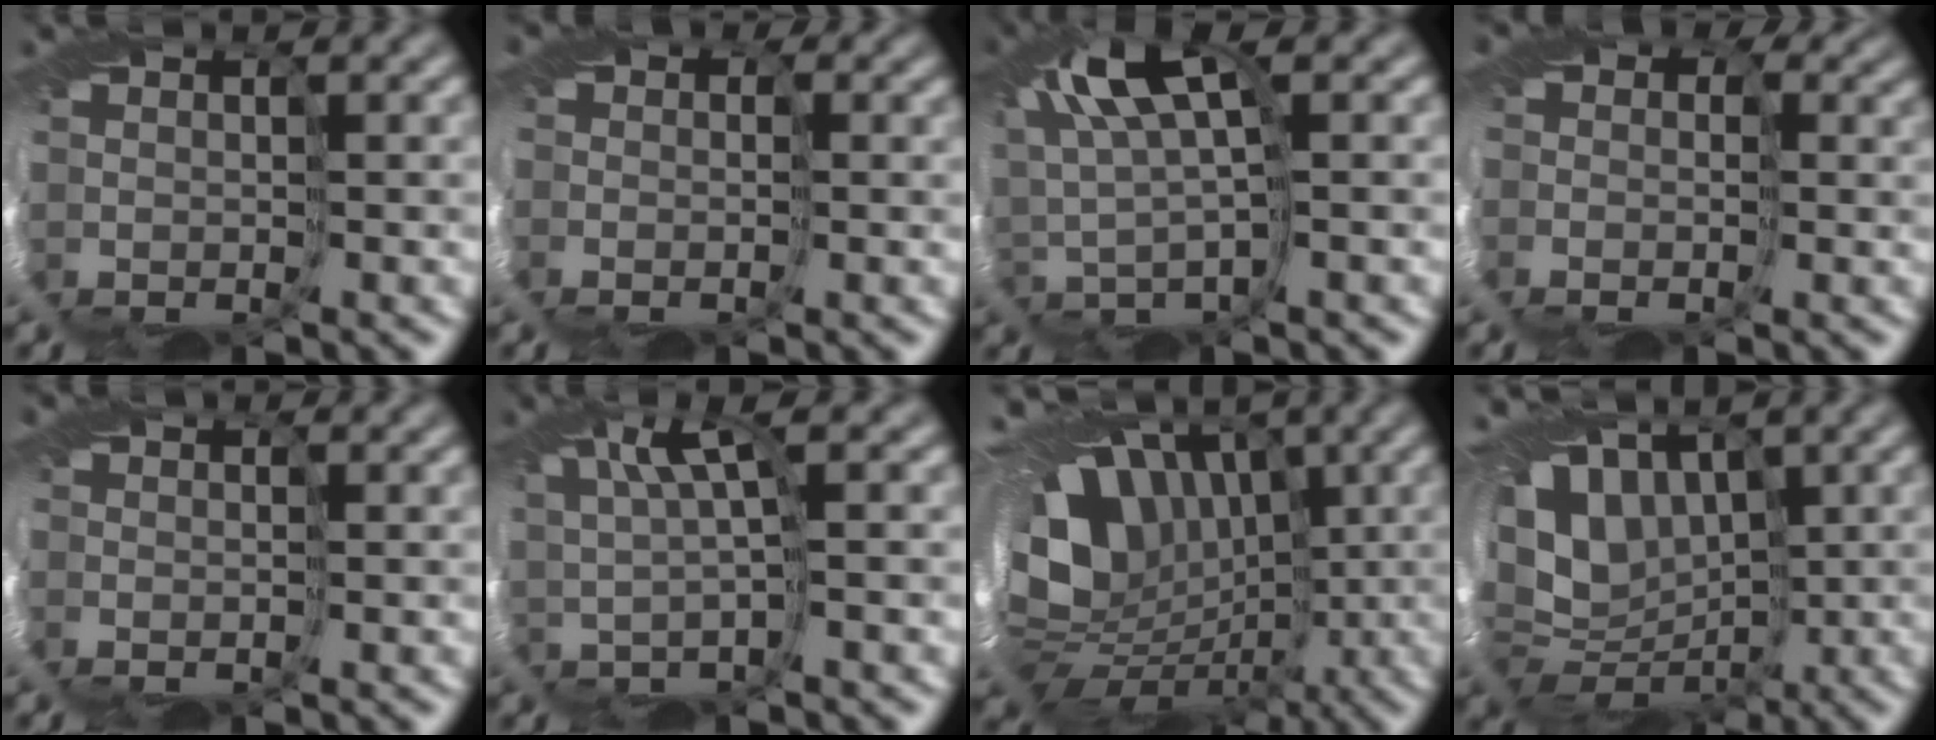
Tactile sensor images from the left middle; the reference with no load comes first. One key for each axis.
{"total": 7.4, "fx": 0.5, "fy": 6.0, "fz": 4.3, "tx": -0.064, "ty": 0.005, "tz": -0.019}
{"total": 6.3, "fx": 1.9, "fy": 2.3, "fz": 5.5, "tx": -0.134, "ty": 0.013, "tz": 0.031}
{"total": 9.7, "fx": 1.2, "fy": 7.6, "fz": 5.9, "tx": -0.092, "ty": 0.009, "tz": -0.018}
{"total": 3.5, "fx": 0.3, "fy": 2.9, "fz": 2.0, "tx": -0.040, "ty": 0.005, "tz": 0.008}
{"total": 3.0, "fx": 0.8, "fy": 0.3, "fz": 2.9, "tx": -0.062, "ty": 0.005, "tz": 0.012}
{"total": 17.7, "fx": 0.9, "fy": 14.1, "fz": 10.6, "tx": -0.172, "ty": 0.011, "tz": -0.013}
{"total": 12.1, "fx": 2.6, "fy": 9.1, "fz": 7.6, "tx": -0.142, "ty": 0.012, "tz": 0.034}